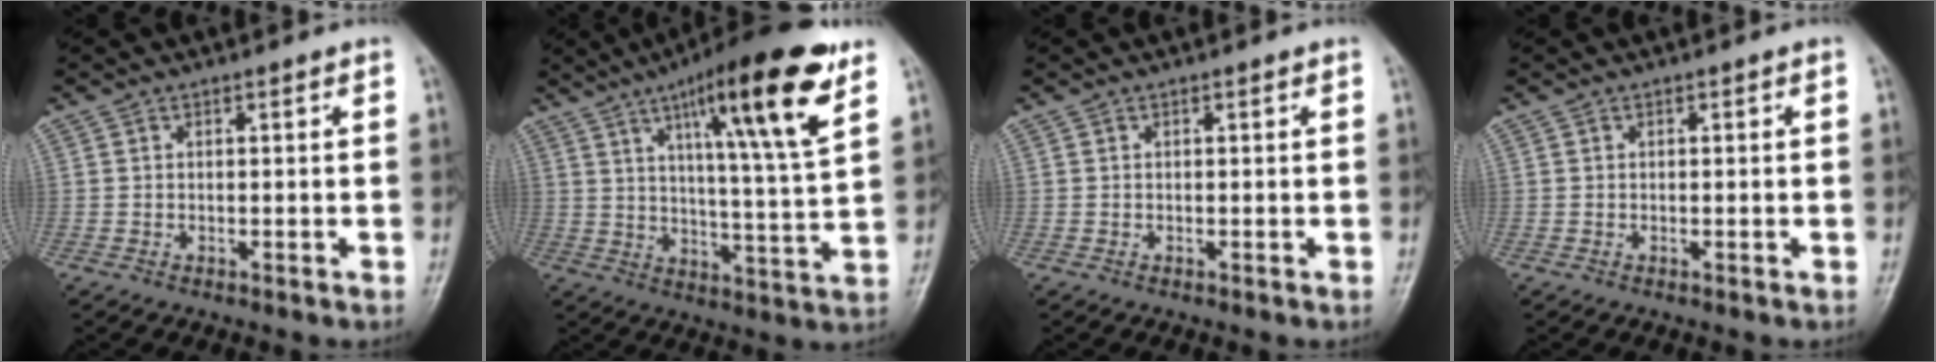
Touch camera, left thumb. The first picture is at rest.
{"total": 19.6, "force": [10.1, 2.8, 16.5], "torque": [-0.239, -0.040, 0.153]}
{"total": 0.0}
{"total": 0.0}